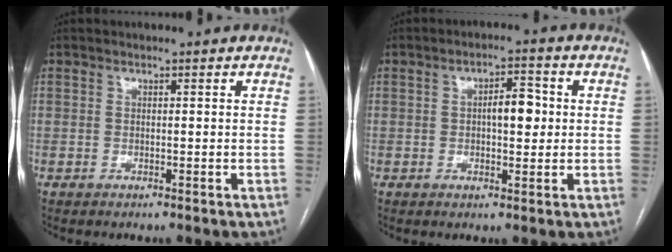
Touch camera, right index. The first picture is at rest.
{"total": 5.0, "force": [0.4, 2.0, 4.5], "torque": [-0.069, 0.010, 0.007]}